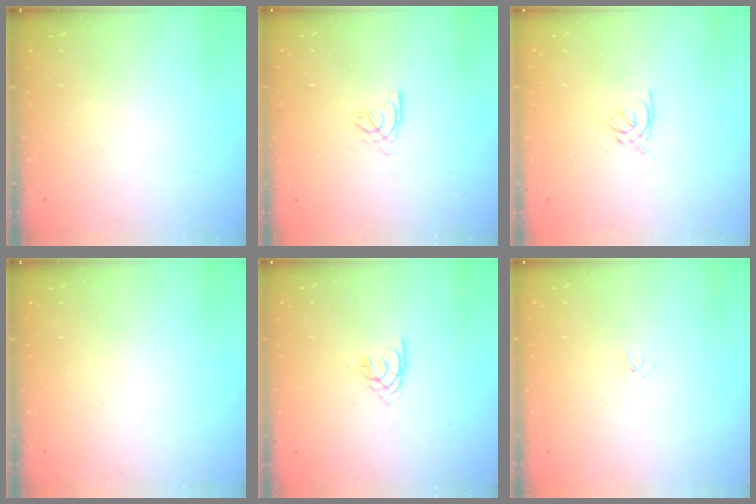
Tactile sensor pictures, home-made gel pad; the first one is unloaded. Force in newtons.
{"total": 2.7, "press": 2.7, "slide": 0.4}
{"total": 1.3, "press": 1.1, "slide": 0.6}
{"total": 0.0}
{"total": 1.4, "press": 1.3, "slide": 0.3}
{"total": 2.0, "press": 2.0, "slide": 0.3}